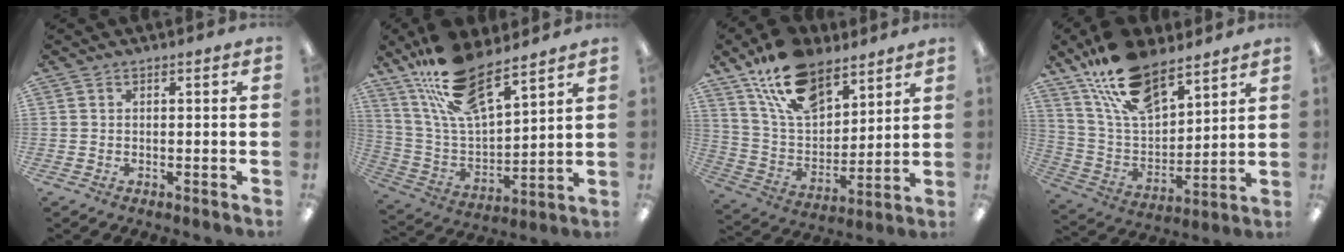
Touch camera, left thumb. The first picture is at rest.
{"total": 17.6, "force": [13.9, 5.2, 9.5], "torque": [-0.200, -0.075, 0.246]}
{"total": 18.1, "force": [12.6, 9.1, 9.1], "torque": [-0.174, -0.057, 0.232]}
{"total": 18.9, "force": [13.5, 8.5, 10.2], "torque": [-0.203, -0.062, 0.244]}